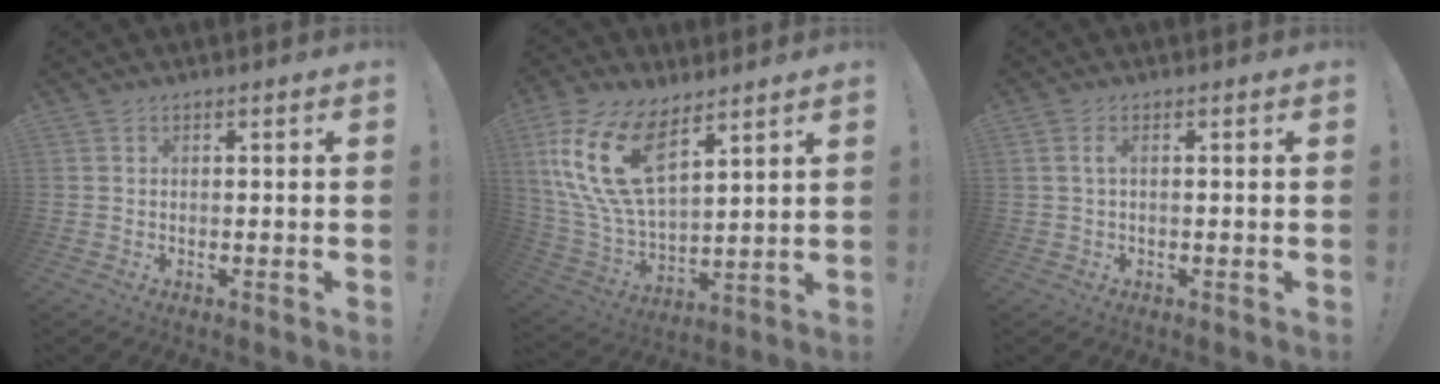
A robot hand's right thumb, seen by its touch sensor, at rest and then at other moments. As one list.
[{"total": 19.8, "force": [9.7, 10.0, 14.1], "torque": [-0.307, -0.042, 0.180]}, {"total": 1.9, "force": [0.1, 0.5, 1.8], "torque": [-0.041, 0.007, 0.004]}]